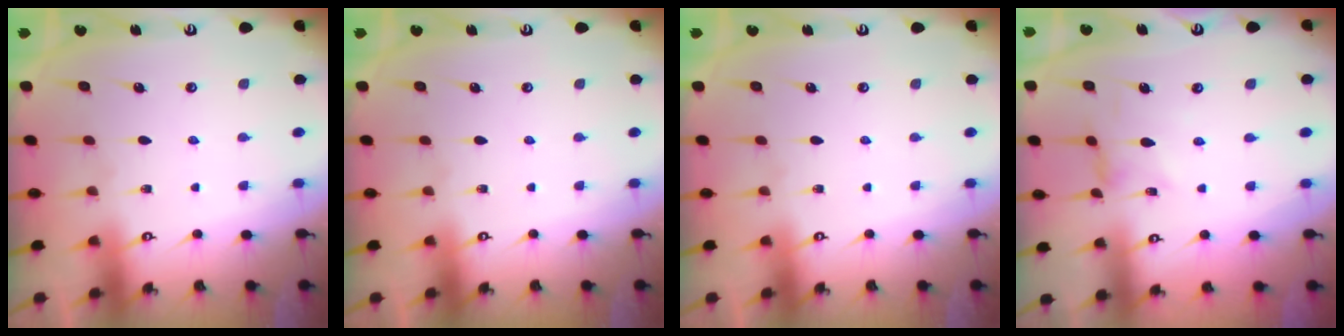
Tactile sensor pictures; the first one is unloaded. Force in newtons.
{"total": 0.0}
{"total": 0.0}
{"total": 0.9, "press": 0.9, "slide": 0.3}